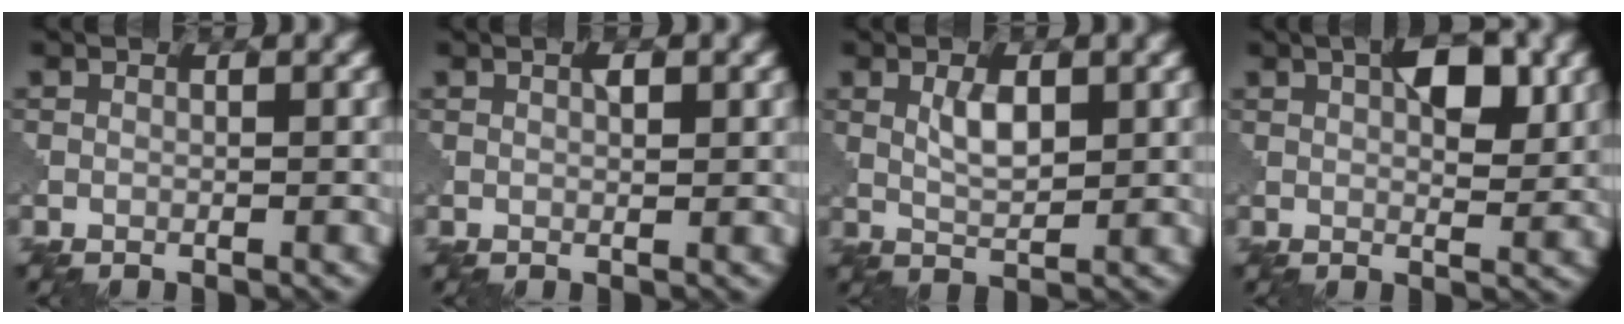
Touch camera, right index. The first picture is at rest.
{"total": 1.0, "force": [0.6, 0.2, 0.8], "torque": [-0.010, -0.003, 0.012]}
{"total": 2.6, "force": [1.2, 1.1, 2.1], "torque": [-0.044, -0.001, 0.027]}
{"total": 4.7, "force": [1.9, 1.9, 3.9], "torque": [-0.058, 0.002, 0.031]}